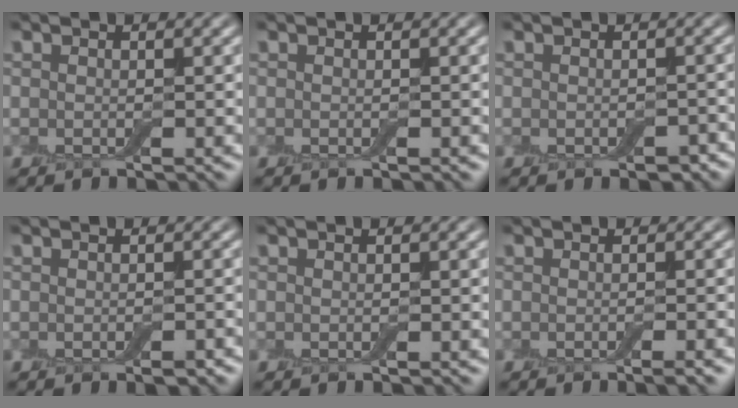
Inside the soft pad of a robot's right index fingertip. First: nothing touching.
{"total": 0.0}
{"total": 1.5, "force": [-0.7, 0.9, 1.0], "torque": [-0.018, -0.006, -0.007]}
{"total": 1.2, "force": [-0.7, 0.4, 1.0], "torque": [-0.014, -0.003, -0.008]}
{"total": 0.0}
{"total": 1.6, "force": [-0.9, 0.2, 1.3], "torque": [-0.012, 0.000, -0.014]}